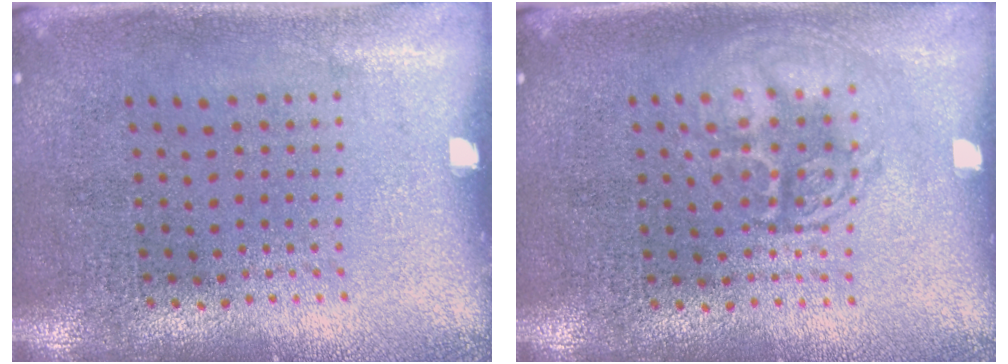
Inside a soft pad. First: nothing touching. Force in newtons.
{"total": 1.3, "press": 1.3, "slide": 0.2}